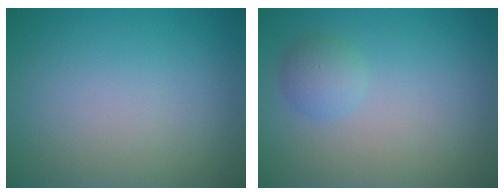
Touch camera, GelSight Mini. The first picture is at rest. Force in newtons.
{"total": 1.7, "press": 1.7, "slide": 0.1}